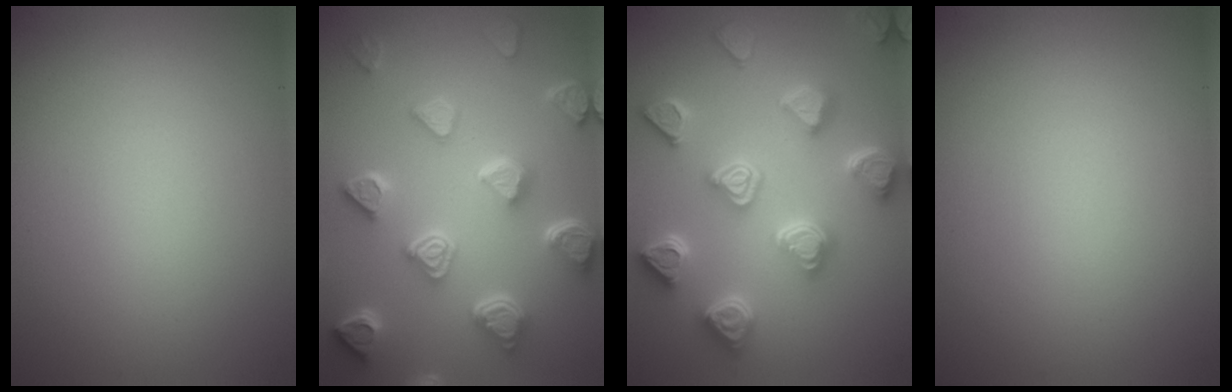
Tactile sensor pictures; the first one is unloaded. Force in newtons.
{"total": 7.4, "press": 5.9, "slide": 4.5}
{"total": 6.5, "press": 6.0, "slide": 2.4}
{"total": 0.0}